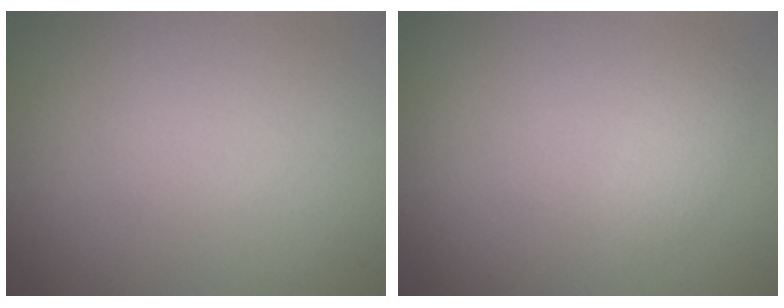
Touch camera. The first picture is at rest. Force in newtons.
{"total": 2.3, "press": 2.3, "slide": 0.2}